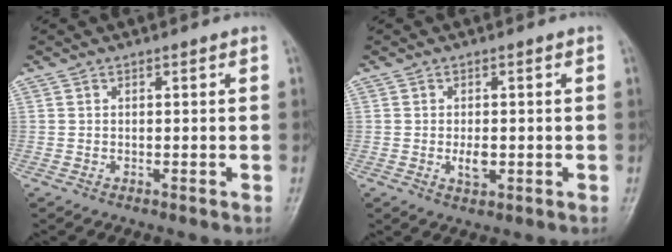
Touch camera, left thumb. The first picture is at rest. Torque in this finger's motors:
{"motor_torque": [0.56, 0.65, 0.56, -0.16, 0.01]}